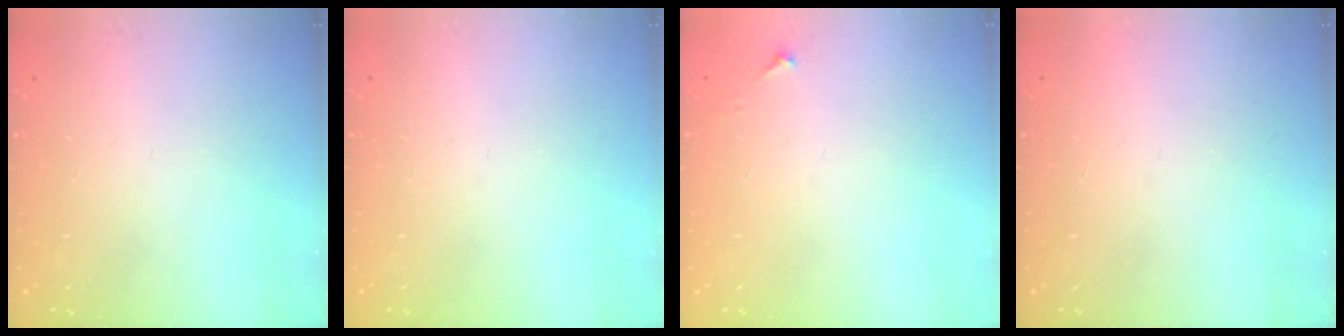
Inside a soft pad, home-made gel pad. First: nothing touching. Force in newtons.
{"total": 0.0}
{"total": 3.4, "press": 3.4, "slide": 0.4}
{"total": 1.6, "press": 1.6, "slide": 0.1}